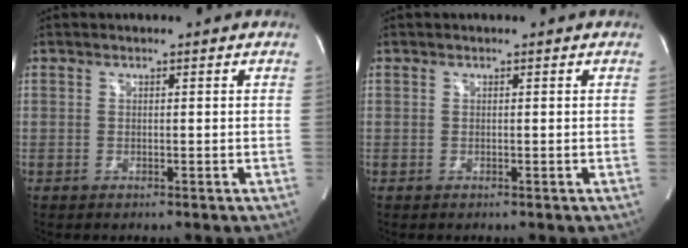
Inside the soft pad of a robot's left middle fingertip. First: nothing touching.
{"total": 0.0}